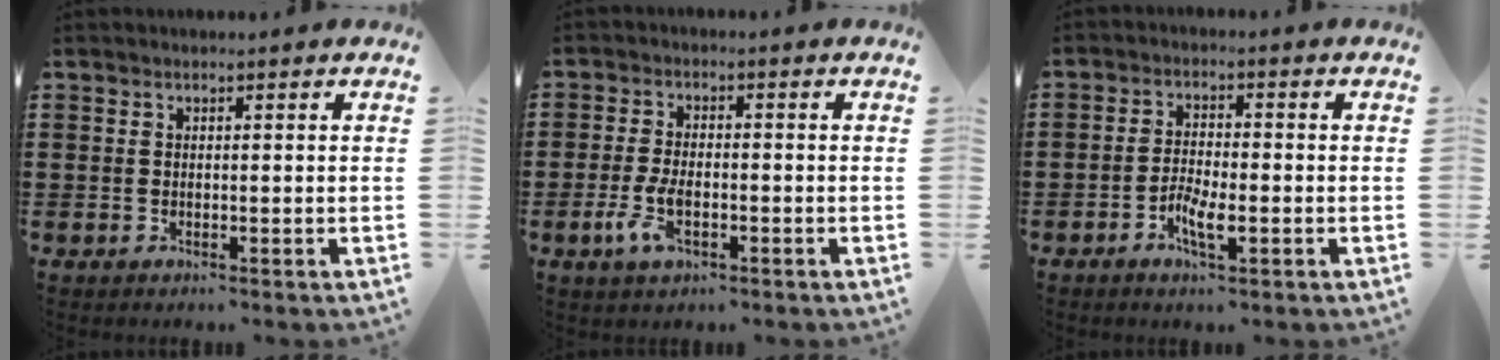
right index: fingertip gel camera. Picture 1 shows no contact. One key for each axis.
{"total": 5.3, "fx": -1.8, "fy": 2.4, "fz": 4.4, "tx": -0.103, "ty": -0.005, "tz": -0.037}
{"total": 4.3, "fx": -1.9, "fy": 1.2, "fz": 3.6, "tx": -0.072, "ty": 0.000, "tz": -0.037}